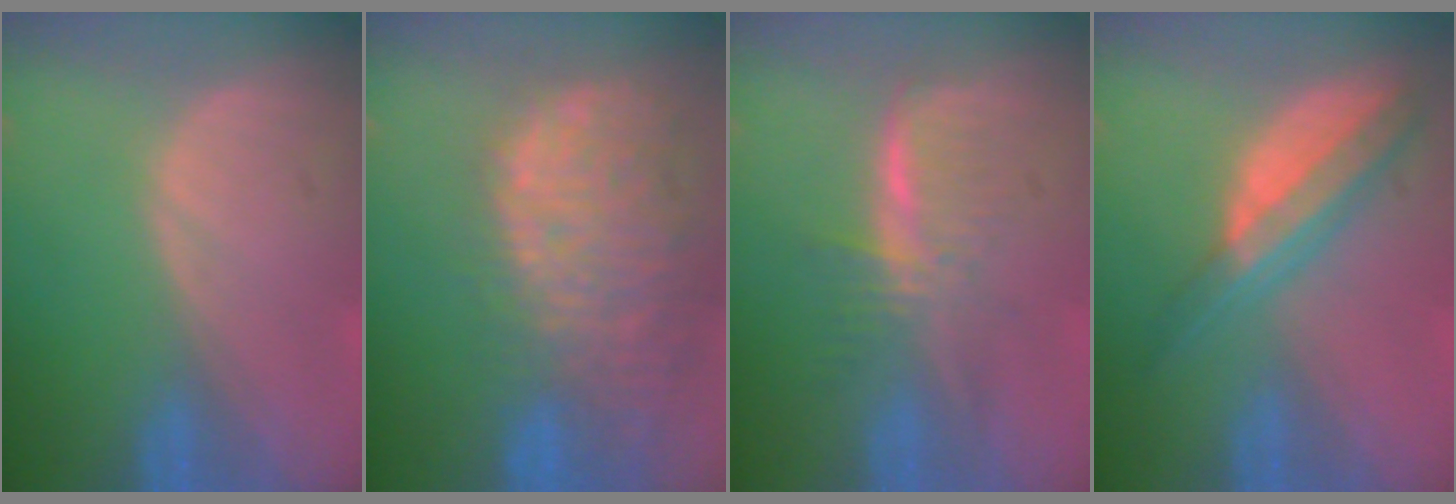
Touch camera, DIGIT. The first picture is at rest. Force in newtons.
{"total": 14.4, "press": 11.9, "slide": 8.2}
{"total": 5.8, "press": 5.3, "slide": 2.3}
{"total": 7.5, "press": 6.3, "slide": 4.0}